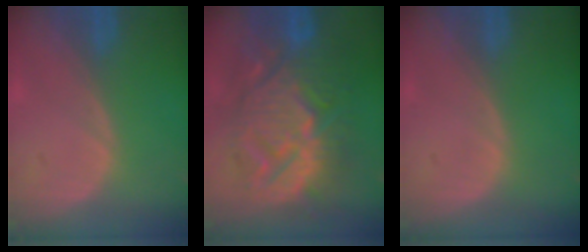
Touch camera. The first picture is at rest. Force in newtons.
{"total": 14.0, "press": 13.9, "slide": 1.4}
{"total": 0.0}